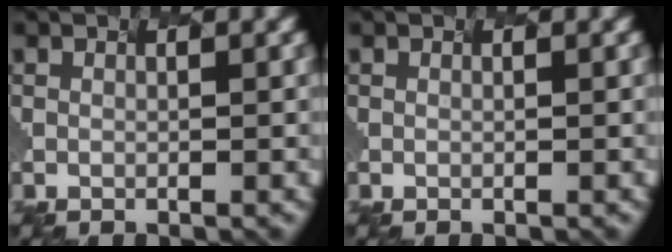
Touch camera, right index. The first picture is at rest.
{"total": 0.0}